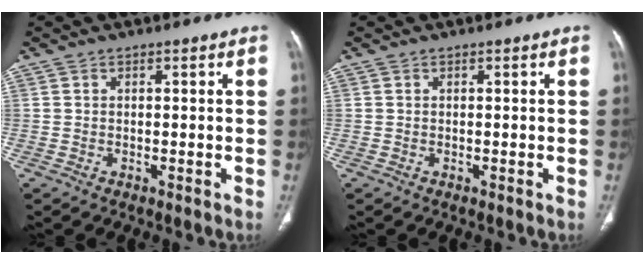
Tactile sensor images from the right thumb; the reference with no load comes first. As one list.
[{"total": 0.0}]